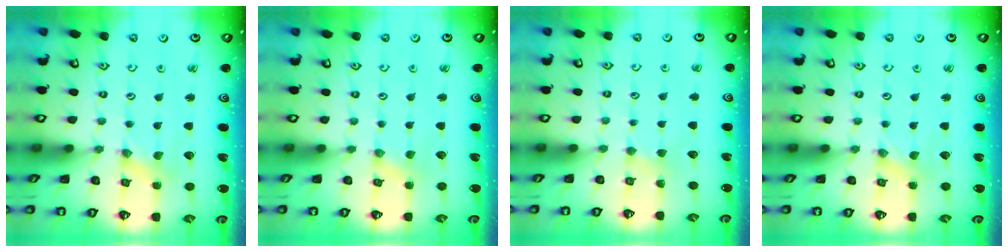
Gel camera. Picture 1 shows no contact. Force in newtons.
{"total": 1.3, "press": 1.2, "slide": 0.2}
{"total": 2.0, "press": 2.0, "slide": 0.3}
{"total": 0.0}